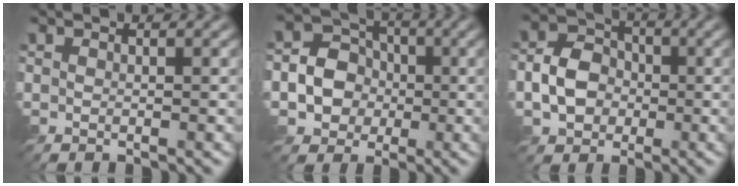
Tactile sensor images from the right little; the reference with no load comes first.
{"total": 5.3, "force": [-1.1, 4.8, 2.1], "torque": [-0.019, 0.008, -0.039]}
{"total": 4.6, "force": [-1.3, 3.8, 2.3], "torque": [-0.038, 0.005, -0.031]}